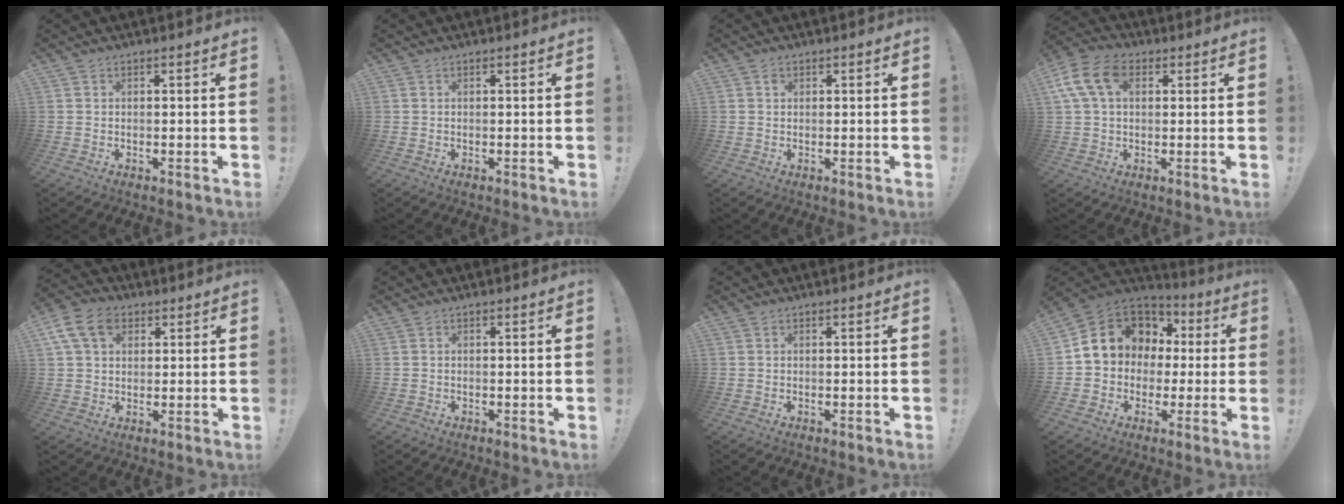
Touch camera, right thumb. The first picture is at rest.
{"total": 0.0}
{"total": 0.8, "force": [0.2, 0.7, 0.2], "torque": [0.001, 0.001, 0.003]}
{"total": 12.4, "force": [3.9, 7.9, 8.8], "torque": [-0.162, 0.002, 0.076]}
{"total": 11.3, "force": [4.6, 7.9, 6.6], "torque": [-0.118, -0.004, 0.092]}
{"total": 0.5, "force": [-0.4, 0.4, 0.0], "torque": [0.001, 0.000, -0.007]}
{"total": 0.0}
{"total": 13.1, "force": [3.6, 11.3, 5.6], "torque": [-0.085, -0.012, 0.084]}